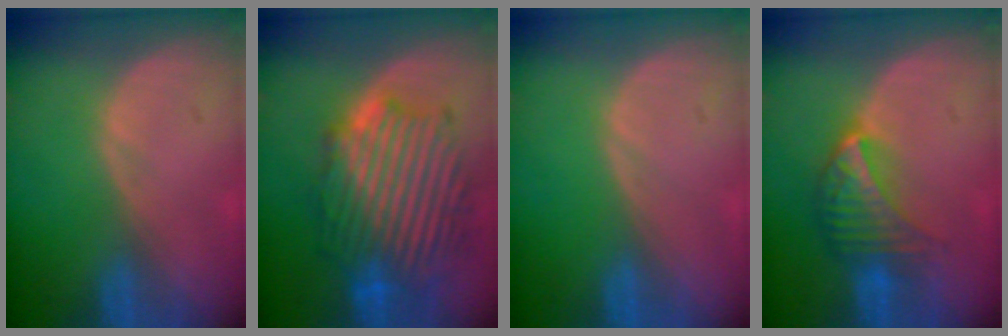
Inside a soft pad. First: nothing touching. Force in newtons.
{"total": 12.8, "press": 12.7, "slide": 1.0}
{"total": 0.0}
{"total": 7.0, "press": 6.2, "slide": 3.3}